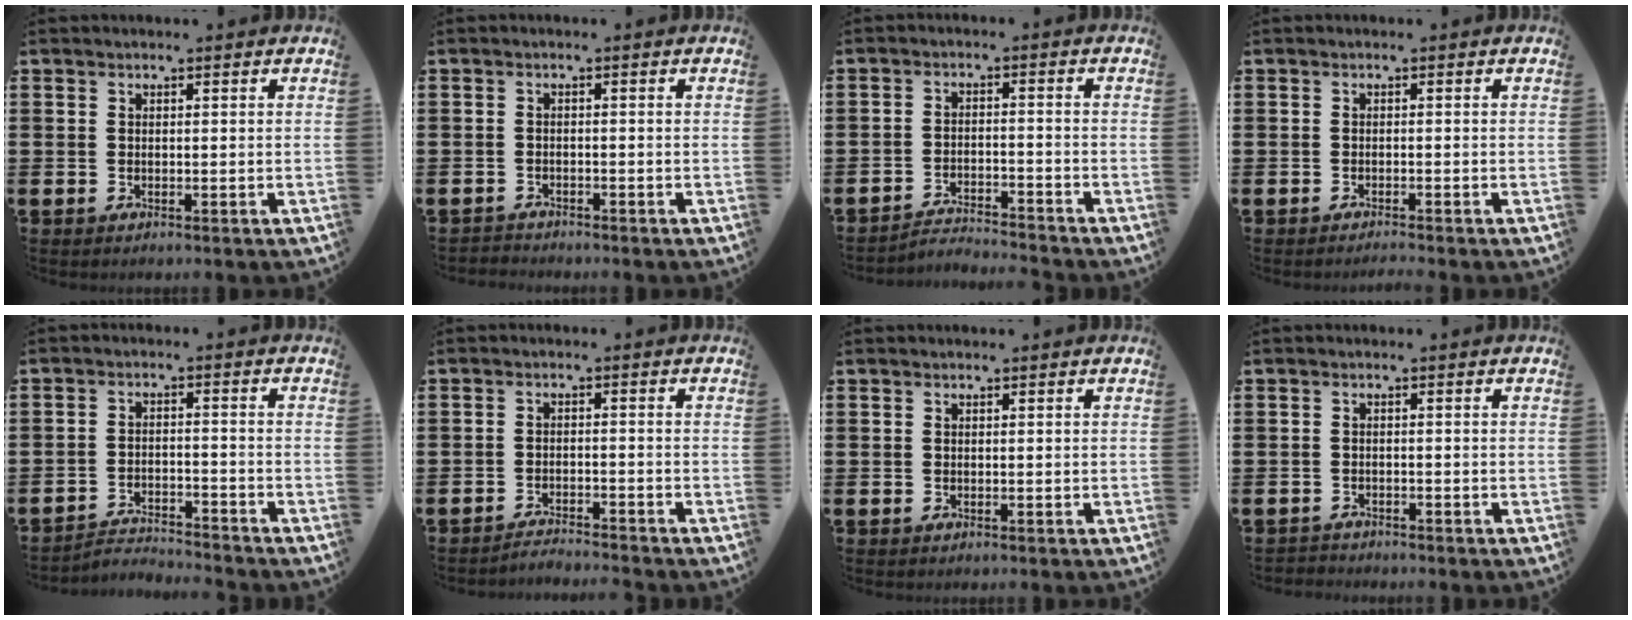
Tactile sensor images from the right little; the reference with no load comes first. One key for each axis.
{"total": 1.0, "fx": -1.0, "fy": 0.1, "fz": -0.1, "tx": -0.001, "ty": 0.003, "tz": -0.022}
{"total": 2.9, "fx": -2.9, "fy": -0.1, "fz": -0.1, "tx": -0.005, "ty": 0.002, "tz": -0.065}
{"total": 0.7, "fx": -0.6, "fy": -0.1, "fz": 0.2, "tx": -0.003, "ty": -0.003, "tz": -0.013}
{"total": 3.1, "fx": -3.1, "fy": 0.1, "fz": 0.0, "tx": -0.006, "ty": 0.002, "tz": -0.068}
{"total": 2.2, "fx": -2.2, "fy": -0.2, "fz": -0.1, "tx": -0.002, "ty": 0.003, "tz": -0.048}
{"total": 0.0}
{"total": 1.0, "fx": -1.0, "fy": 0.2, "fz": -0.1, "tx": 0.000, "ty": 0.003, "tz": -0.021}